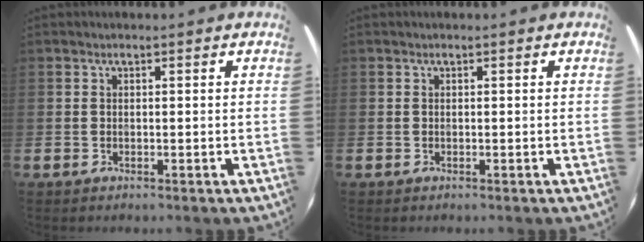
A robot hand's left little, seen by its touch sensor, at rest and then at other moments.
{"total": 0.0}